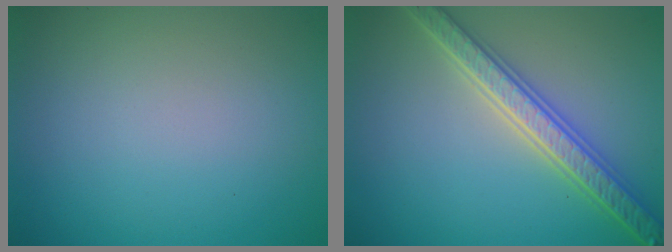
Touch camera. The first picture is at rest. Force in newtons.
{"total": 4.8, "press": 4.7, "slide": 1.1}